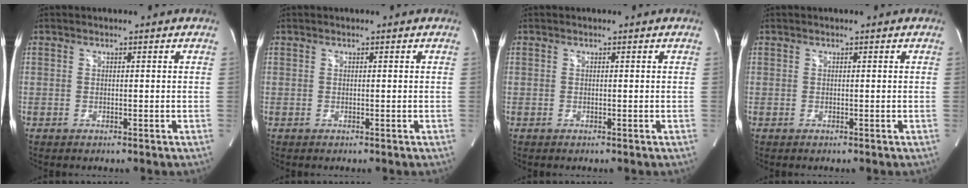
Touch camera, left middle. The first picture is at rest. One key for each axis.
{"total": 0.0}
{"total": 0.0}
{"total": 0.0}